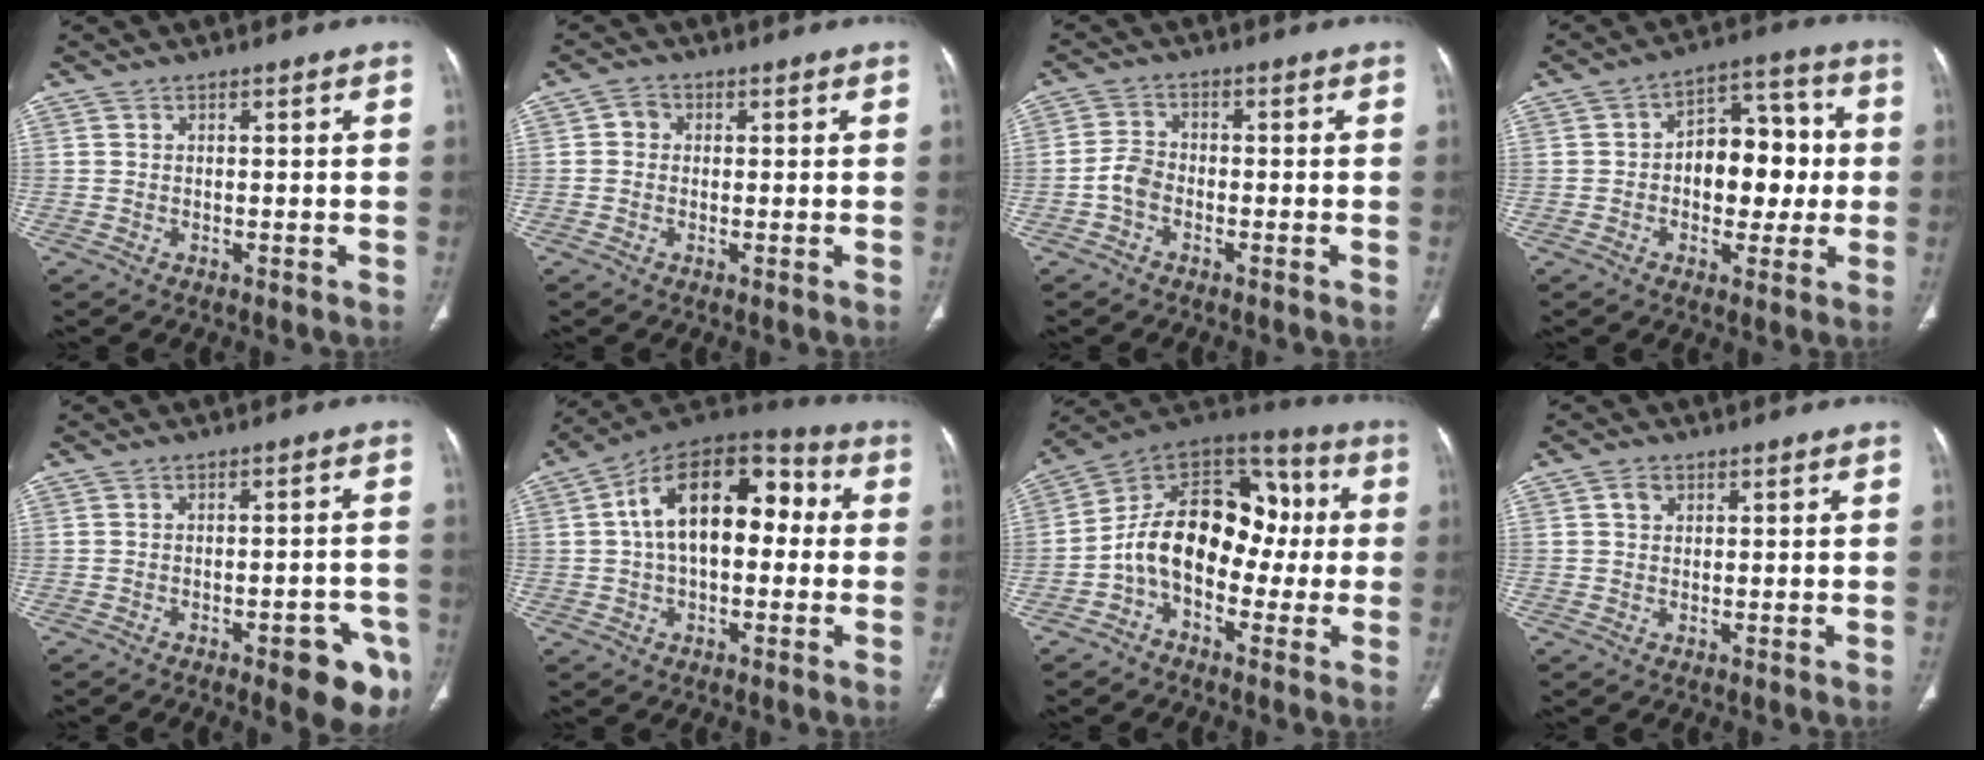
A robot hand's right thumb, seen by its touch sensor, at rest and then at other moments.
{"total": 2.3, "force": [0.2, 2.0, 1.0], "torque": [-0.004, 0.007, -0.002]}
{"total": 3.6, "force": [-1.5, 2.4, 2.2], "torque": [-0.038, 0.014, -0.036]}
{"total": 12.8, "force": [-0.3, 8.5, 9.5], "torque": [-0.084, 0.036, -0.009]}
{"total": 9.8, "force": [-5.0, 3.6, 7.6], "torque": [-0.064, 0.022, -0.056]}
{"total": 18.2, "force": [2.1, 10.6, 14.7], "torque": [-0.210, 0.049, 0.022]}
{"total": 17.7, "force": [-1.9, 11.9, 12.9], "torque": [-0.167, 0.059, -0.047]}
{"total": 1.9, "force": [0.7, 1.4, 0.9], "torque": [-0.012, 0.001, 0.011]}